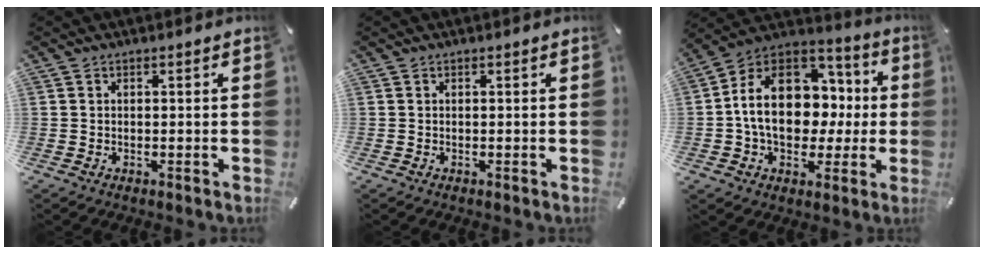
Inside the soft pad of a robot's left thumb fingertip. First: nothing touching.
{"total": 0.0}
{"total": 18.8, "force": [-0.1, 14.4, 12.1], "torque": [-0.215, 0.005, 0.004]}